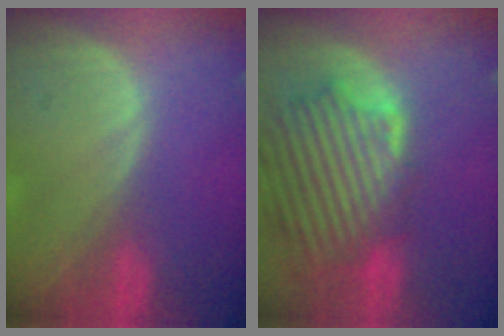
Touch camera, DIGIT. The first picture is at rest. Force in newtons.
{"total": 12.9, "press": 11.6, "slide": 5.7}